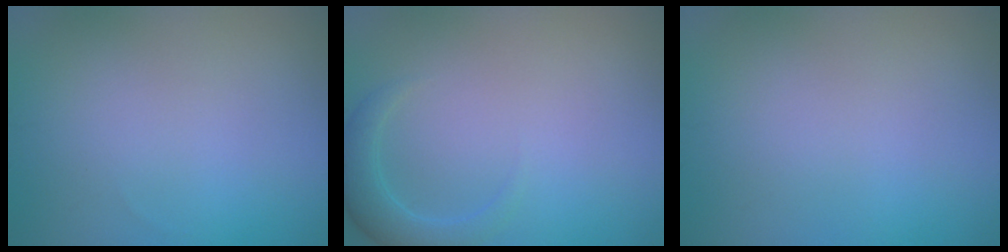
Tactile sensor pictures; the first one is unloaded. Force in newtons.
{"total": 2.4, "press": 2.4, "slide": 0.1}
{"total": 0.0}